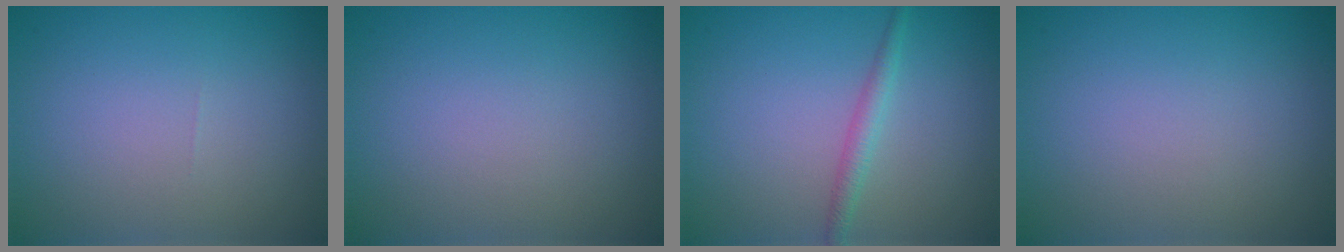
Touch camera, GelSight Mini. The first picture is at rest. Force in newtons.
{"total": 0.0}
{"total": 1.6, "press": 1.6, "slide": 0.1}
{"total": 0.0}